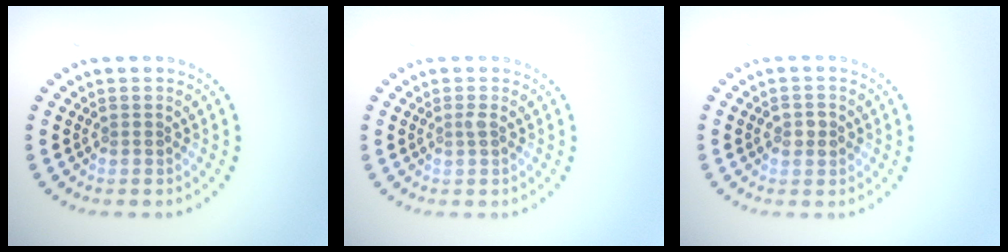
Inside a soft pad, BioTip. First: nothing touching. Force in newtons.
{"total": 0.5, "press": 0.5, "slide": 0.3}
{"total": 1.6, "press": 1.6, "slide": 0.2}